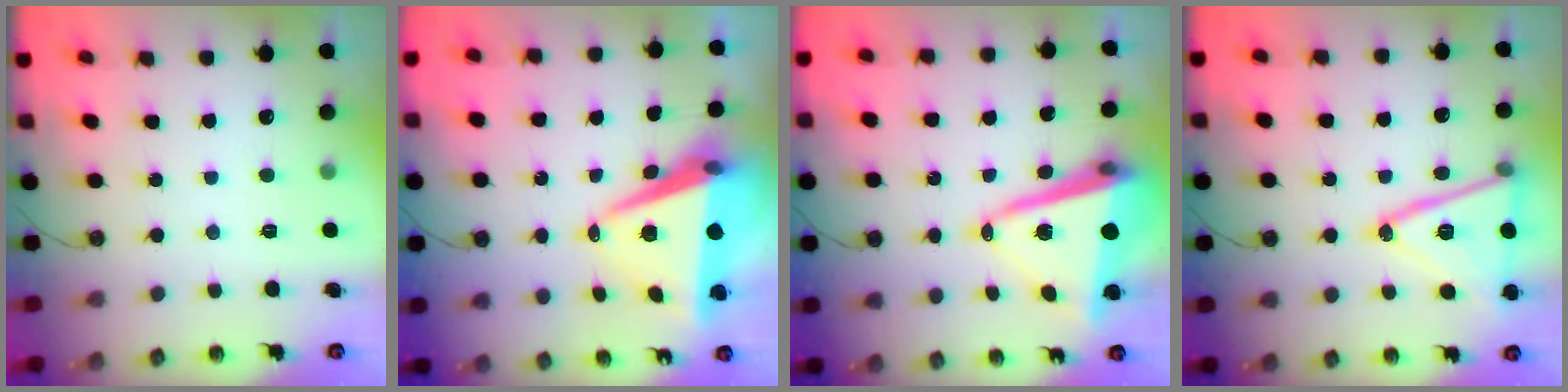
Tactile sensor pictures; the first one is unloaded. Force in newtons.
{"total": 12.0, "press": 11.3, "slide": 4.0}
{"total": 14.2, "press": 14.0, "slide": 2.0}
{"total": 18.6, "press": 18.3, "slide": 3.5}